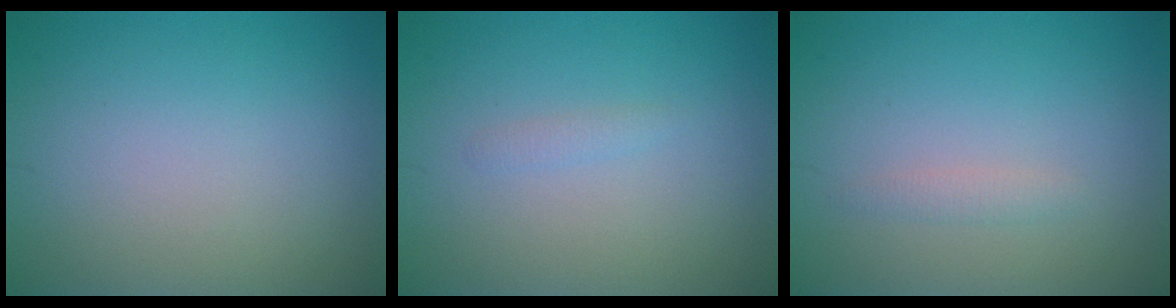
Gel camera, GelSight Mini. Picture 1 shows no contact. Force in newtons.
{"total": 0.6, "press": 0.6, "slide": 0.1}
{"total": 0.9, "press": 0.9, "slide": 0.1}